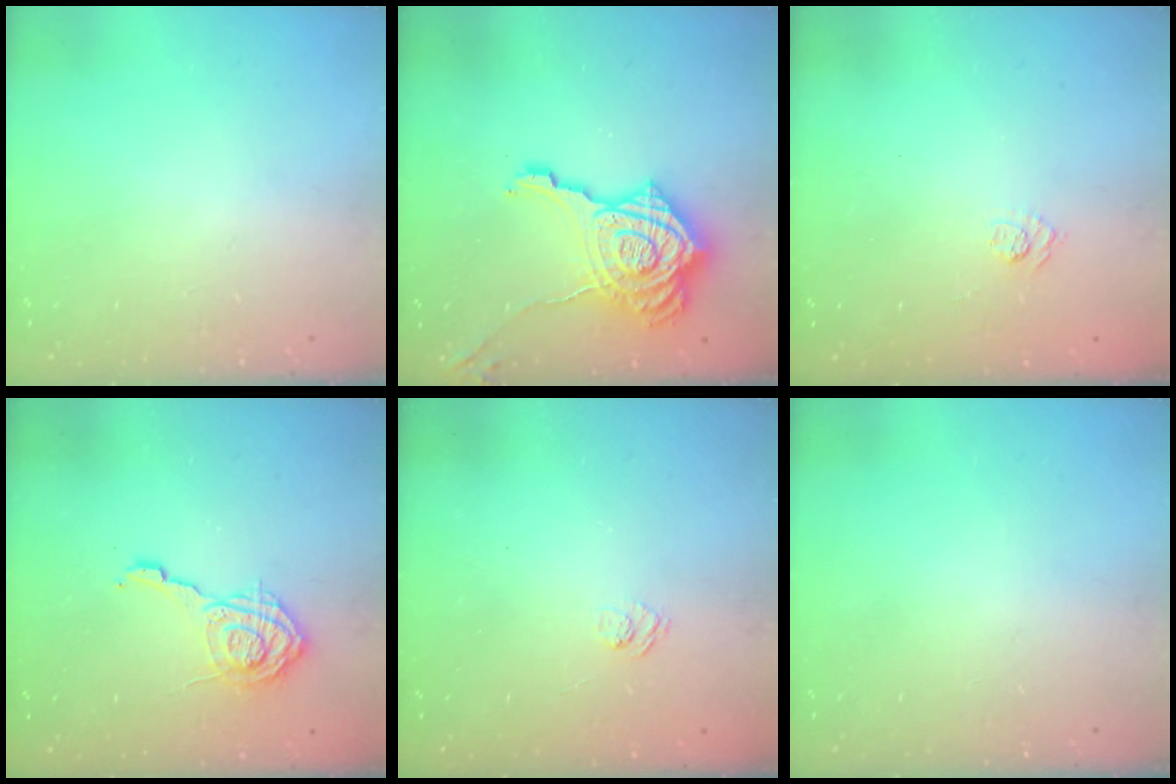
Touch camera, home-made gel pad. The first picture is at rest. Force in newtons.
{"total": 23.1, "press": 23.0, "slide": 2.2}
{"total": 3.9, "press": 3.6, "slide": 1.4}
{"total": 11.2, "press": 11.2, "slide": 1.3}
{"total": 2.4, "press": 2.0, "slide": 1.3}
{"total": 0.0}